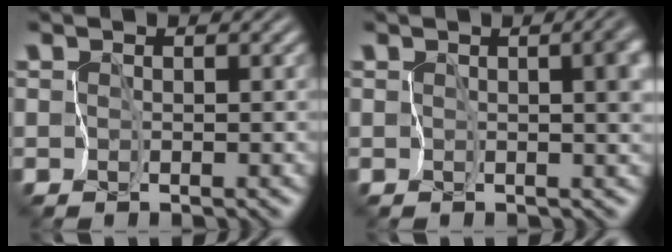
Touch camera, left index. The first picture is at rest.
{"total": 4.1, "force": [0.3, 2.0, 3.5], "torque": [-0.034, 0.002, 0.009]}